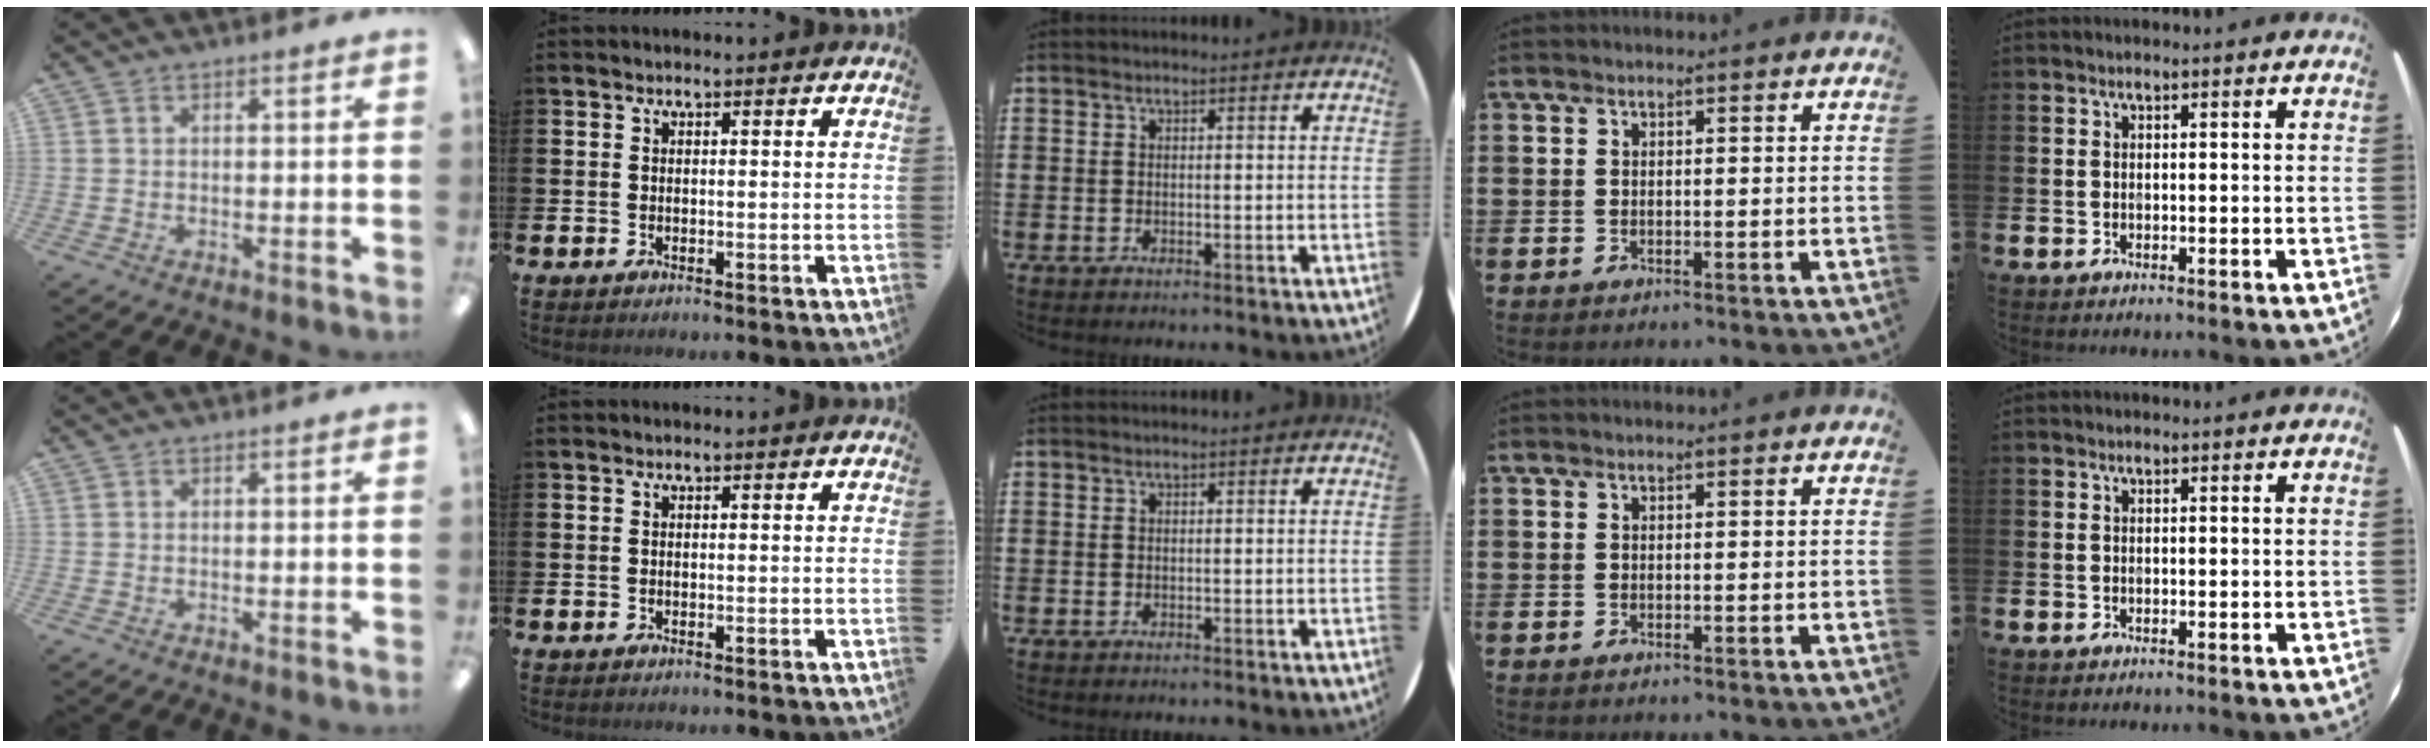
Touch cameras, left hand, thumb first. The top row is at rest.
{}